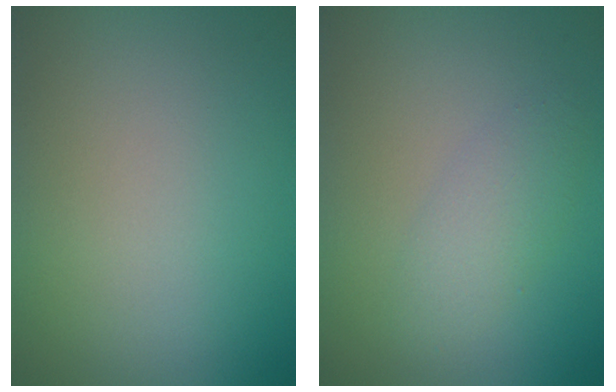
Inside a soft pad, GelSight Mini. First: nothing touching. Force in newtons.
{"total": 2.2, "press": 2.2, "slide": 0.1}